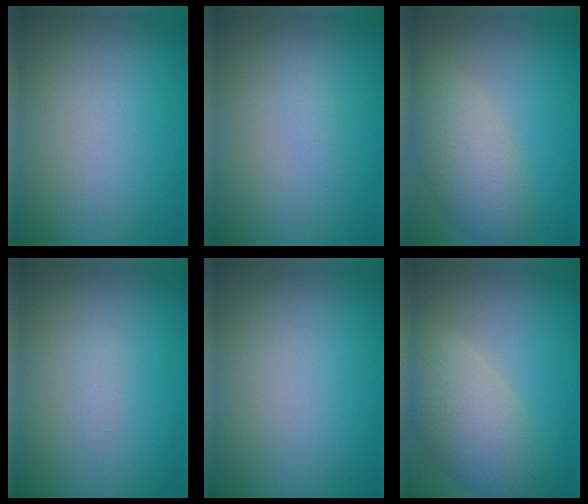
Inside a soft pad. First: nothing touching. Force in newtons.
{"total": 0.9, "press": 0.9, "slide": 0.0}
{"total": 5.0, "press": 5.0, "slide": 0.4}
{"total": 0.7, "press": 0.7, "slide": 0.1}
{"total": 0.0}
{"total": 6.2, "press": 6.1, "slide": 0.7}